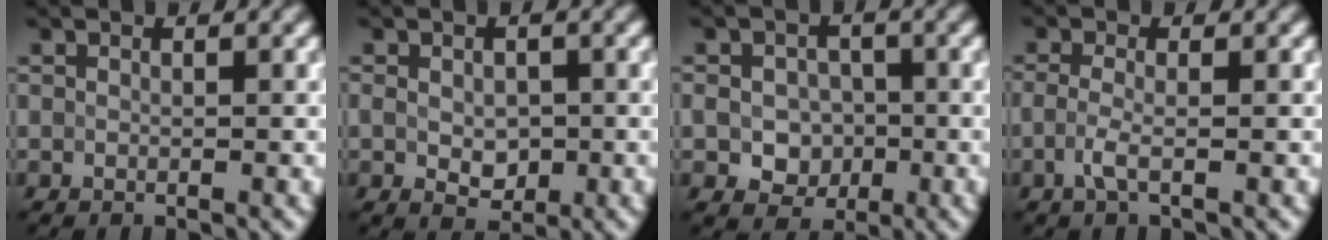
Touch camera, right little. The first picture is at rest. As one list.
[{"total": 2.8, "force": [-0.5, 1.9, 2.0], "torque": [-0.040, -0.008, 0.001]}, {"total": 3.9, "force": [-0.8, 3.2, 2.1], "torque": [-0.043, -0.006, -0.013]}, {"total": 1.8, "force": [-0.6, 0.5, 1.6], "torque": [-0.038, -0.003, -0.016]}]